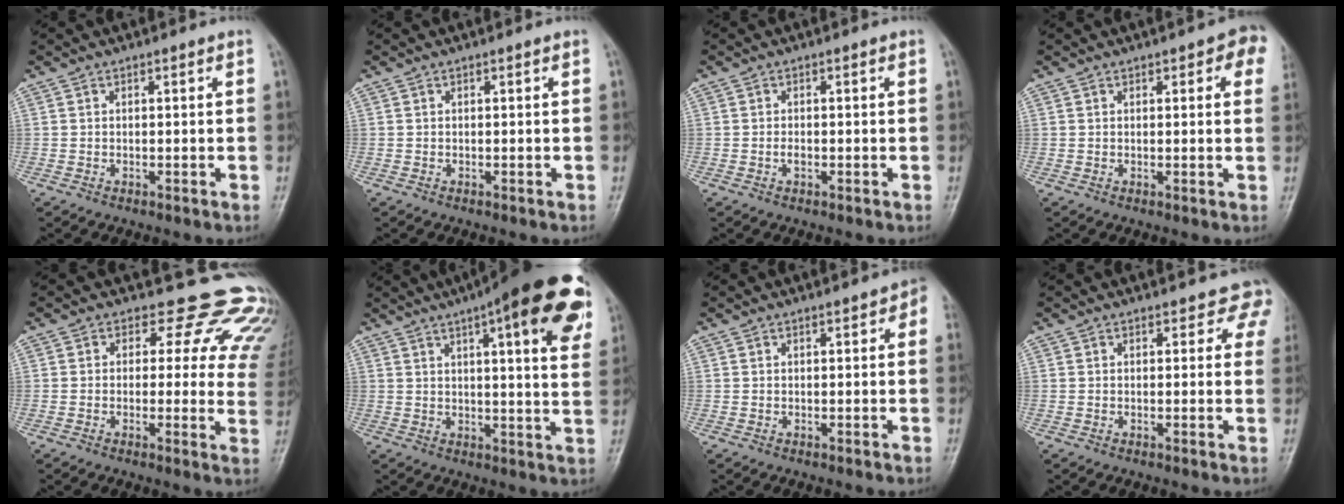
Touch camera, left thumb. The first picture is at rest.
{"total": 0.0}
{"total": 1.1, "force": [-0.4, 0.7, 0.7], "torque": [-0.006, 0.001, -0.008]}
{"total": 5.4, "force": [2.4, 2.6, 4.1], "torque": [-0.008, -0.003, 0.019]}
{"total": 15.9, "force": [11.4, 8.7, 6.8], "torque": [-0.019, -0.044, 0.096]}
{"total": 22.1, "force": [10.6, 6.0, 18.4], "torque": [-0.227, -0.010, 0.133]}
{"total": 1.7, "force": [0.5, 1.1, 1.2], "torque": [0.008, 0.004, 0.001]}
{"total": 3.7, "force": [2.6, 2.4, 0.7], "torque": [0.037, -0.011, 0.008]}